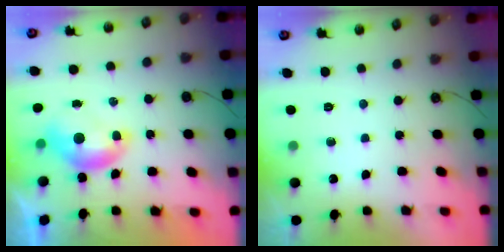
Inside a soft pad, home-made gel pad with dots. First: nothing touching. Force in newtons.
{"total": 0.0}